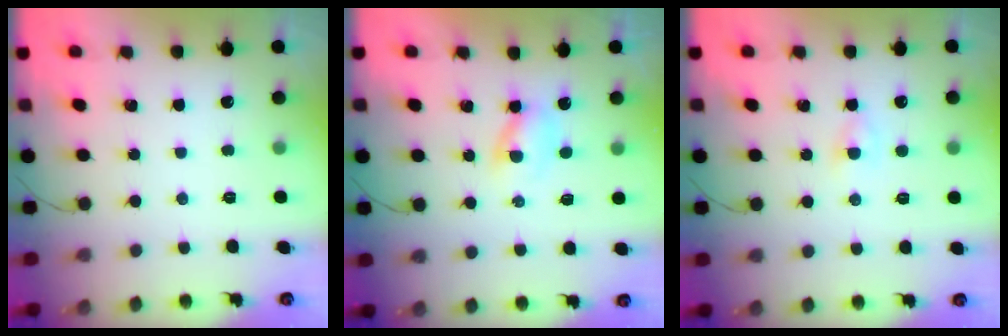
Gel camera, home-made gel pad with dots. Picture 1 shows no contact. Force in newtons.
{"total": 2.3, "press": 2.0, "slide": 1.1}
{"total": 1.9, "press": 1.8, "slide": 0.6}